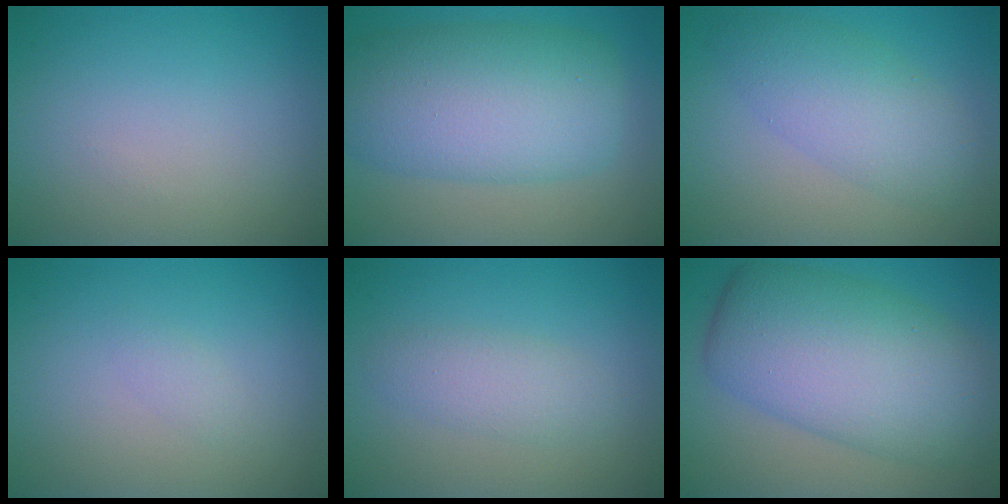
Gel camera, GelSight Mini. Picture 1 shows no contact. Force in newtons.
{"total": 10.1, "press": 10.1, "slide": 0.1}
{"total": 4.9, "press": 4.9, "slide": 0.1}
{"total": 0.7, "press": 0.7, "slide": 0.0}
{"total": 2.4, "press": 2.4, "slide": 0.1}
{"total": 10.8, "press": 10.7, "slide": 0.3}